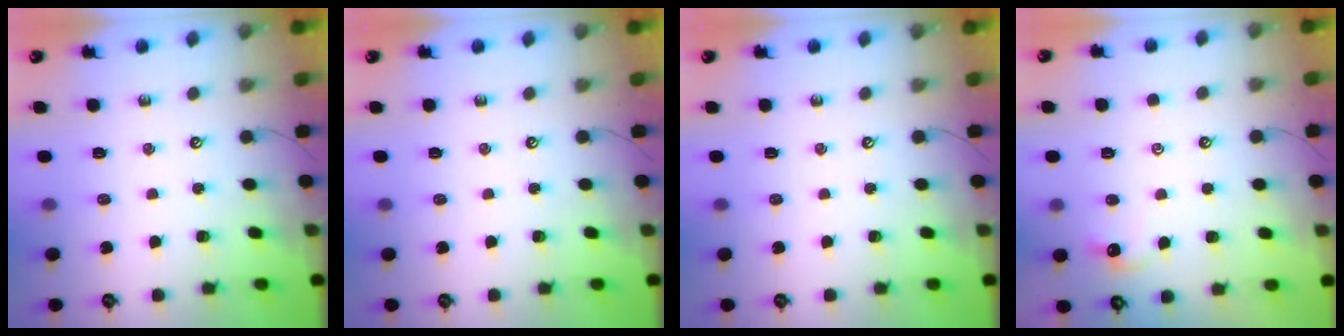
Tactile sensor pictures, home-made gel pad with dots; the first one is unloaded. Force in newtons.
{"total": 0.0}
{"total": 0.0}
{"total": 1.0, "press": 0.8, "slide": 0.6}